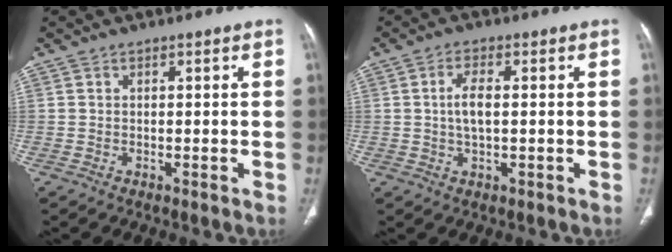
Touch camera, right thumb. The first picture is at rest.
{"total": 4.5, "force": [0.3, 1.8, 4.1], "torque": [-0.087, 0.002, 0.003]}